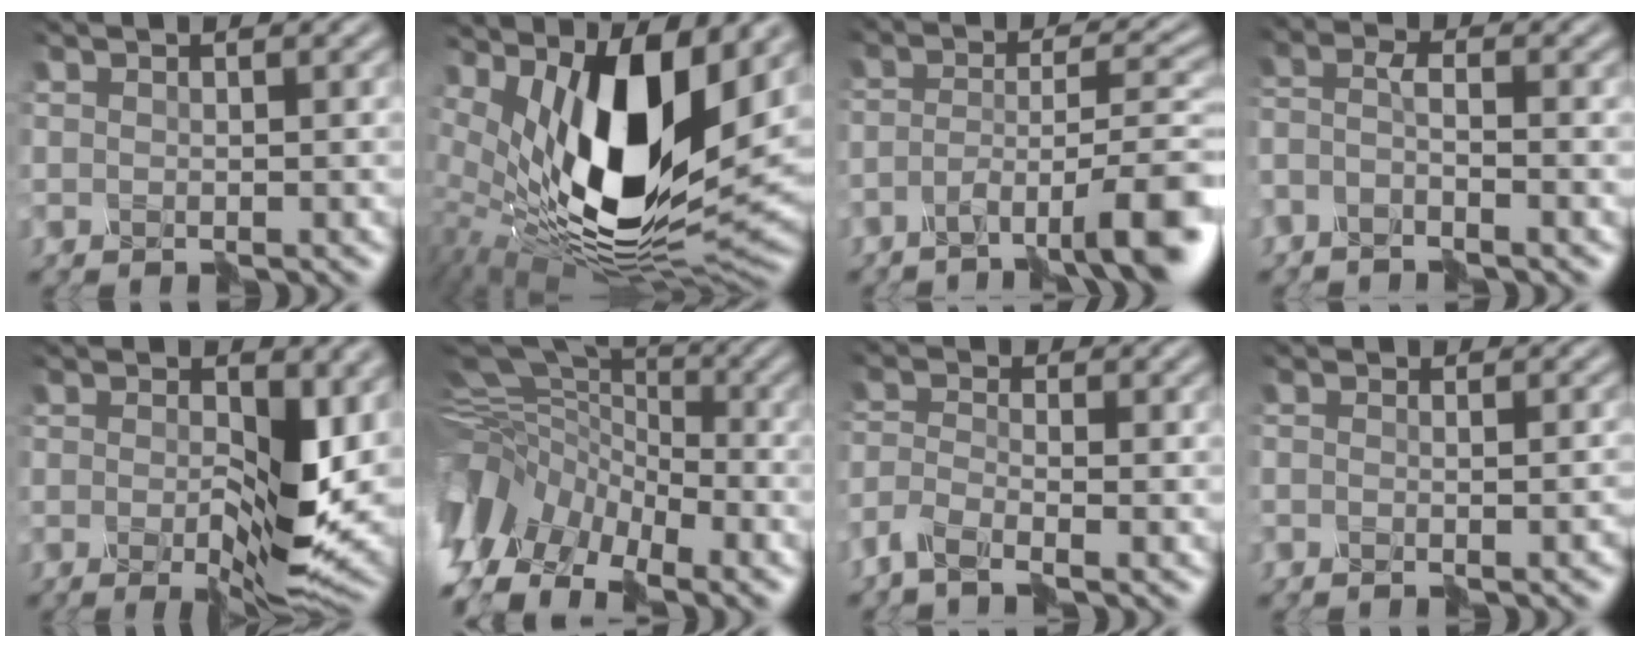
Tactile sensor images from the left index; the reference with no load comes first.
{"total": 12.6, "force": [1.0, 5.6, 11.2], "torque": [-0.210, -0.028, 0.023]}
{"total": 7.7, "force": [-5.1, 1.0, 5.7], "torque": [-0.094, 0.006, -0.086]}
{"total": 2.8, "force": [-2.6, -0.5, 0.6], "torque": [-0.029, -0.006, -0.055]}
{"total": 10.3, "force": [-2.2, 4.5, 9.0], "torque": [-0.149, -0.001, -0.040]}
{"total": 10.0, "force": [-4.7, 6.4, 6.1], "torque": [-0.145, -0.001, -0.082]}
{"total": 3.2, "force": [-3.2, -0.1, 0.4], "torque": [-0.034, -0.004, -0.075]}
{"total": 2.7, "force": [-2.7, -0.1, 0.3], "torque": [0.009, 0.002, -0.036]}